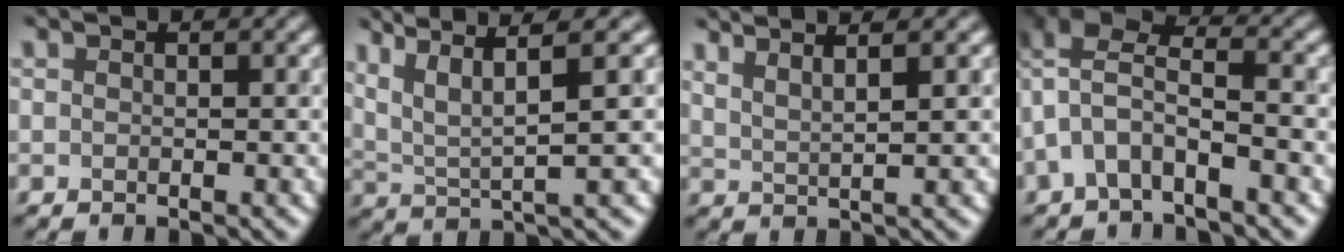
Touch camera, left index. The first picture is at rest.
{"total": 6.0, "force": [3.4, 0.9, 4.9], "torque": [-0.095, 0.019, 0.077]}
{"total": 4.4, "force": [3.5, 0.9, 2.6], "torque": [-0.029, 0.025, 0.038]}
{"total": 5.3, "force": [-1.4, 2.7, 4.3], "torque": [-0.089, 0.023, -0.031]}